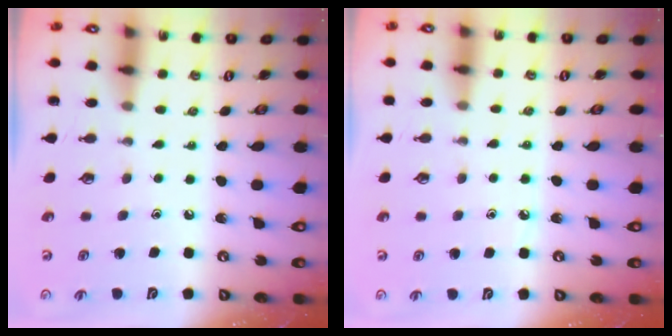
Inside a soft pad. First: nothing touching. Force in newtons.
{"total": 3.9, "press": 3.8, "slide": 0.5}